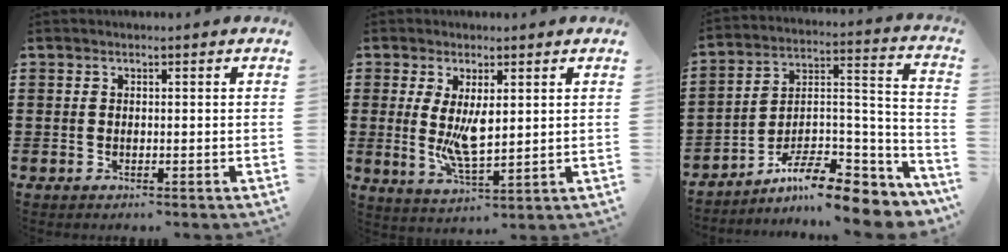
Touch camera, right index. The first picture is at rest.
{"total": 6.3, "force": [0.9, 2.3, 5.8], "torque": [-0.106, -0.010, 0.011]}
{"total": 9.7, "force": [-8.1, 2.5, 4.7], "torque": [-0.073, 0.016, -0.156]}